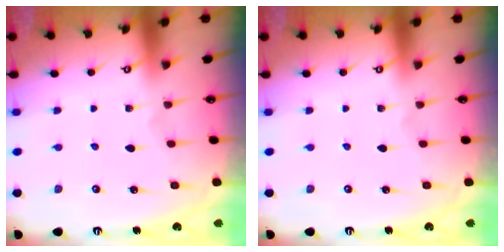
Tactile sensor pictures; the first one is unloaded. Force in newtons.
{"total": 0.0}